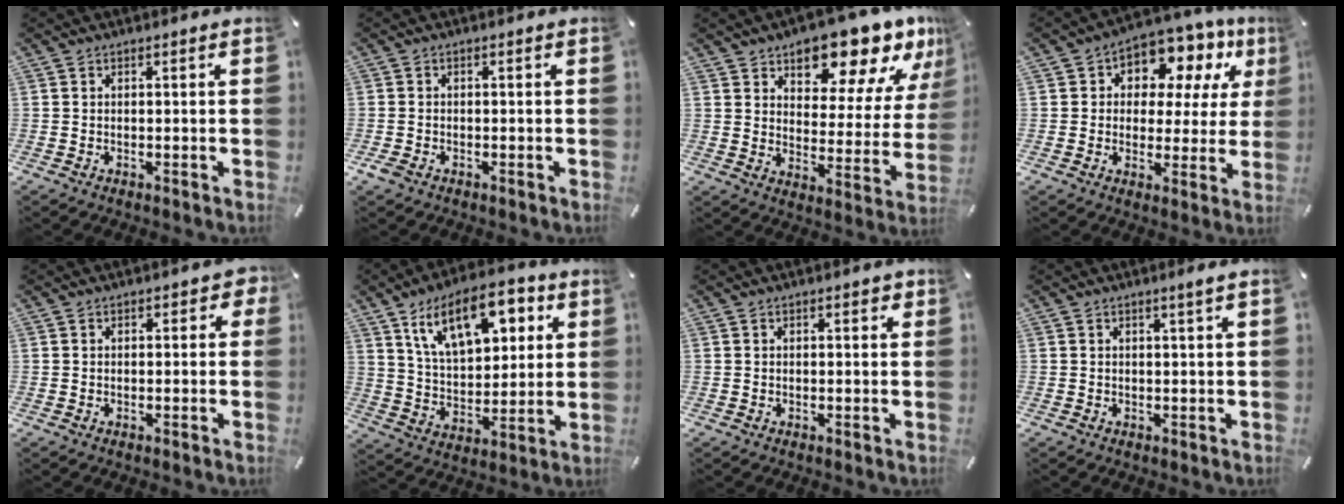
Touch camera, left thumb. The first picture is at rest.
{"total": 1.4, "force": [-1.0, 0.9, 0.6], "torque": [-0.017, 0.000, -0.020]}
{"total": 15.9, "force": [13.2, 6.3, 6.2], "torque": [-0.098, -0.105, 0.224]}
{"total": 10.0, "force": [5.4, 6.9, 4.8], "torque": [-0.079, -0.043, 0.099]}
{"total": 1.6, "force": [-0.2, 1.3, 1.0], "torque": [-0.003, 0.000, -0.007]}
{"total": 16.9, "force": [8.6, 9.0, 11.5], "torque": [-0.190, -0.015, 0.151]}
{"total": 0.7, "force": [0.3, 0.5, 0.4], "torque": [0.000, 0.001, 0.002]}
{"total": 1.4, "force": [0.5, 0.0, 1.3], "torque": [-0.025, -0.001, 0.009]}